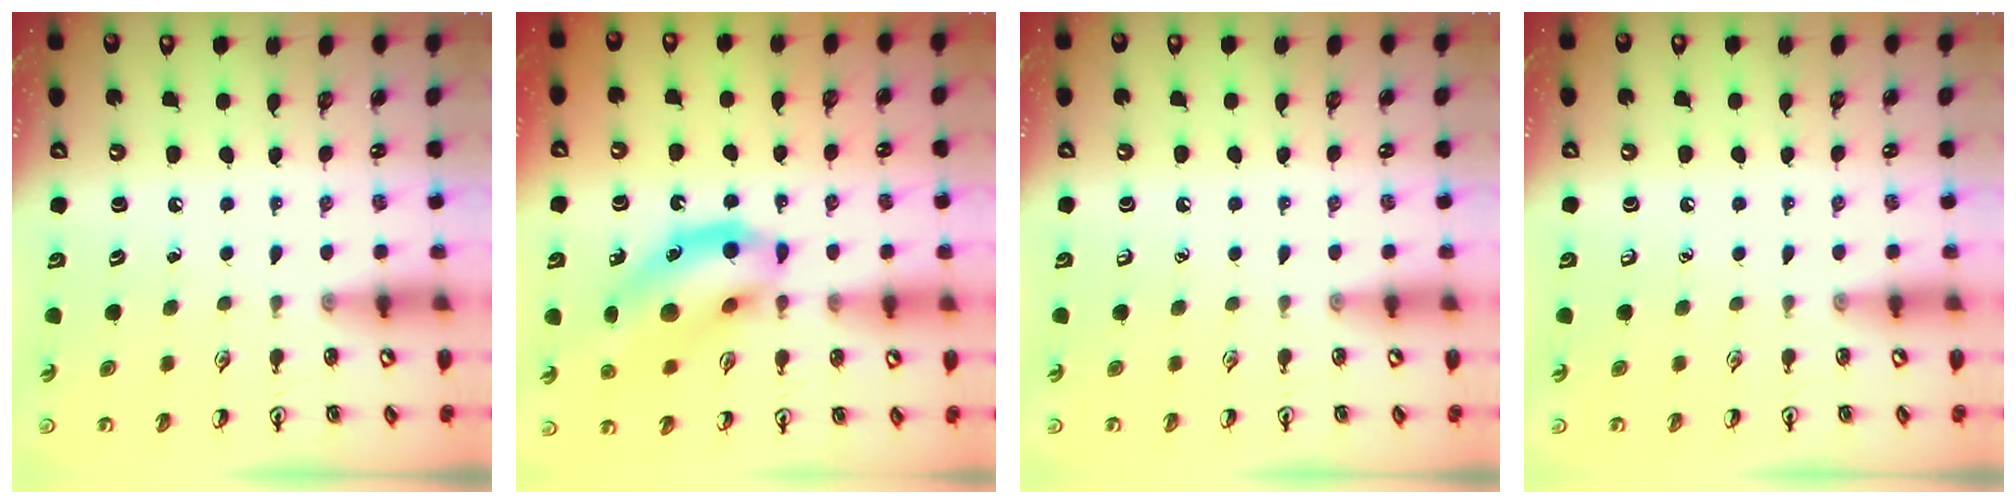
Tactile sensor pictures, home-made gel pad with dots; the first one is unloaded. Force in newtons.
{"total": 14.8, "press": 14.6, "slide": 2.6}
{"total": 0.0}
{"total": 0.0}